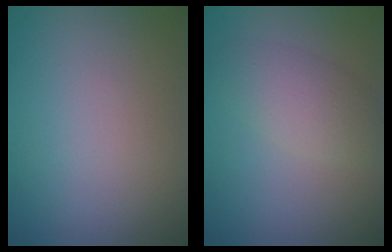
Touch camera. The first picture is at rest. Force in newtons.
{"total": 2.9, "press": 2.9, "slide": 0.2}